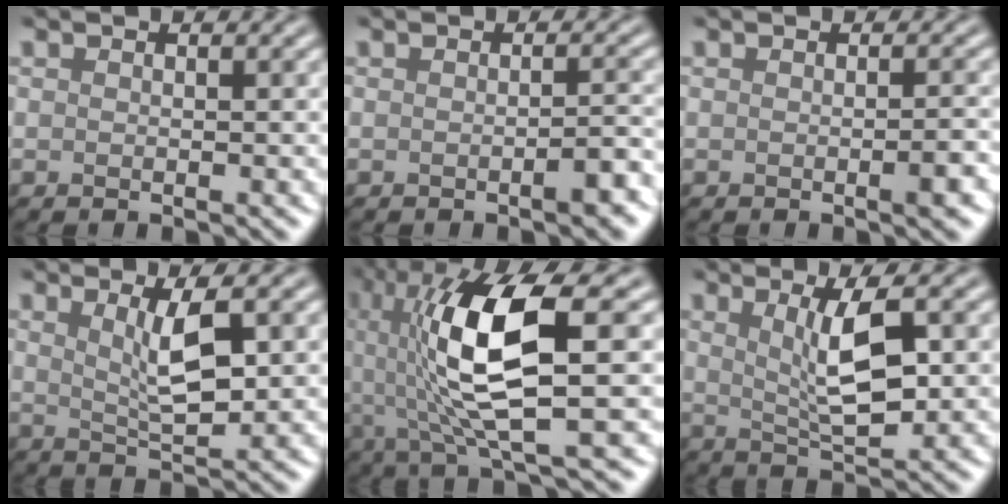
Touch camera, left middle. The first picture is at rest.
{"total": 2.0, "force": [-0.9, 0.4, 1.7], "torque": [-0.023, 0.003, -0.012]}
{"total": 1.7, "force": [-0.4, 0.3, 1.6], "torque": [-0.020, 0.001, -0.007]}
{"total": 3.9, "force": [1.3, 0.8, 3.6], "torque": [-0.066, -0.004, 0.026]}
{"total": 10.4, "force": [1.1, 2.5, 10.0], "torque": [-0.184, 0.004, 0.026]}
{"total": 4.9, "force": [1.3, 1.1, 4.6], "torque": [-0.084, -0.003, 0.027]}